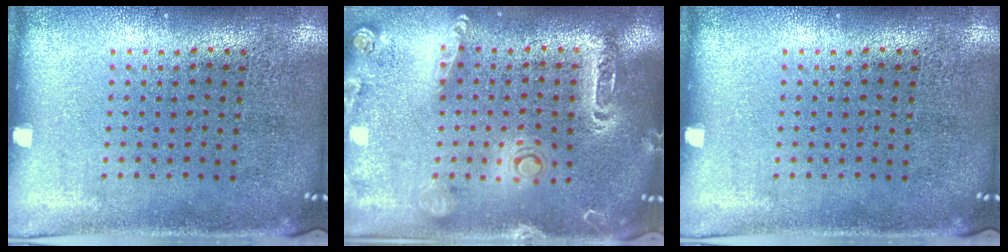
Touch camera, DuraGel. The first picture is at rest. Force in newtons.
{"total": 2.0, "press": 1.9, "slide": 0.5}
{"total": 0.0}